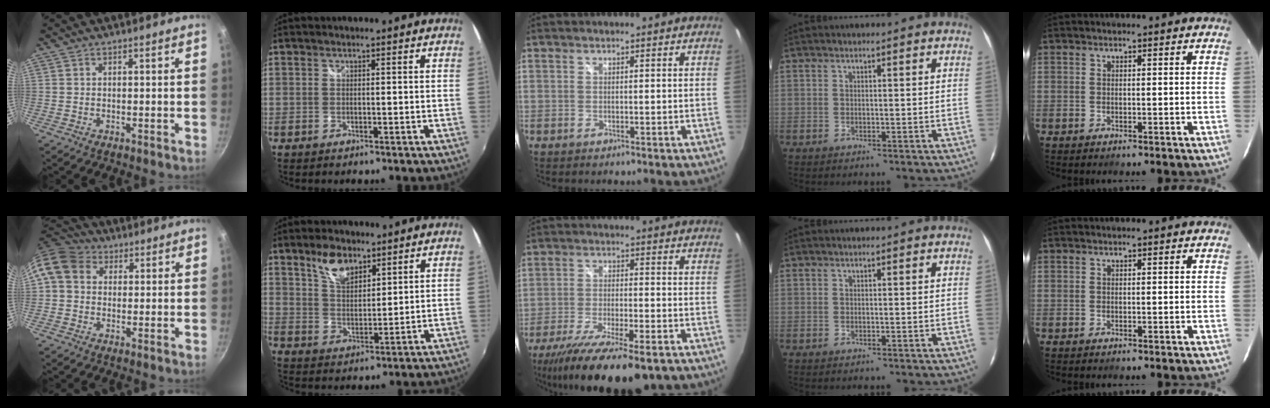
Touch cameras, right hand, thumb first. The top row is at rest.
{"thumb": {"total": 9.7, "force": [2.3, 7.9, 5.0], "torque": [-0.080, 0.017, 0.023]}, "index": {"total": 7.2, "force": [4.8, 3.5, 4.1], "torque": [-0.070, 0.007, 0.089]}, "middle": {"total": 18.4, "force": [-13.2, 4.7, 11.9], "torque": [-0.235, -0.062, -0.214]}}